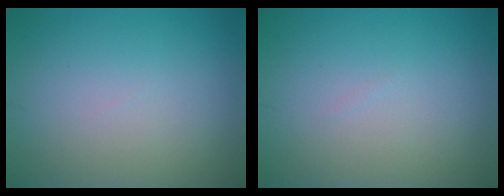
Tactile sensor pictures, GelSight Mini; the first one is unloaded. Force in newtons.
{"total": 0.0}